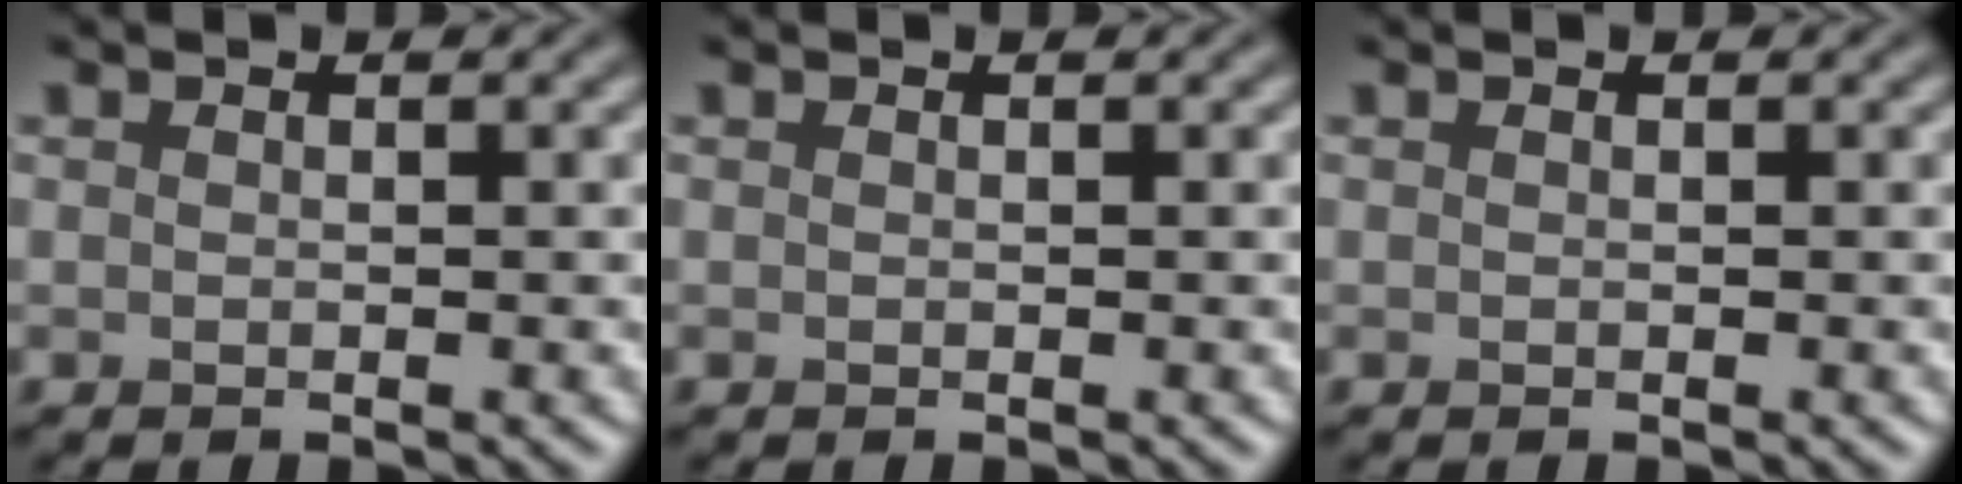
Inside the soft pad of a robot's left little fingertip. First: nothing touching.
{"total": 0.0}
{"total": 0.0}